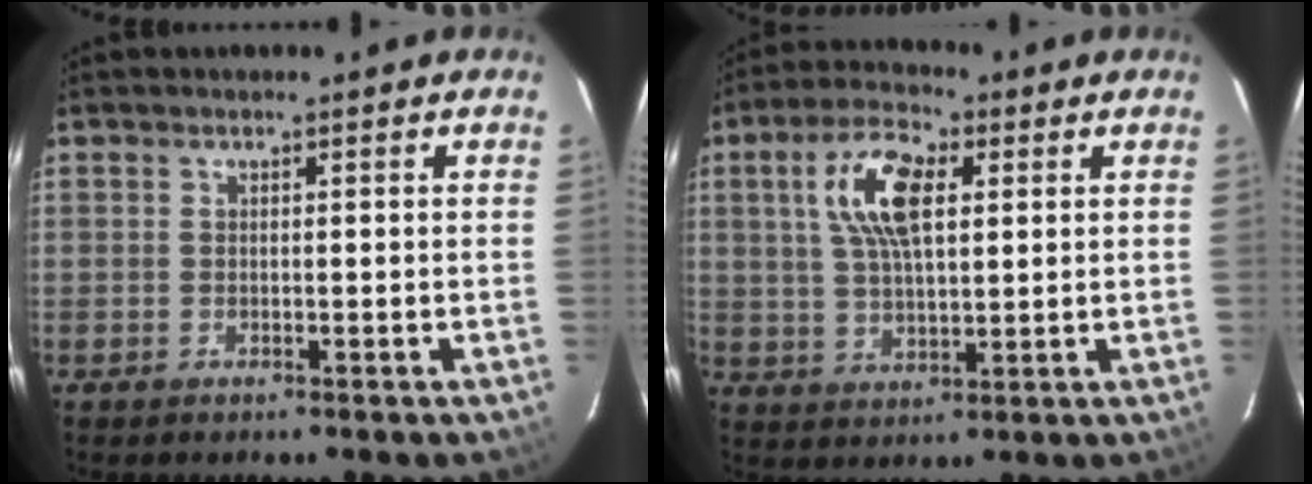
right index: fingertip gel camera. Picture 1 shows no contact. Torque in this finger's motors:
{"motor_torque": [0.66, 0.39, 0.41, 0.12]}